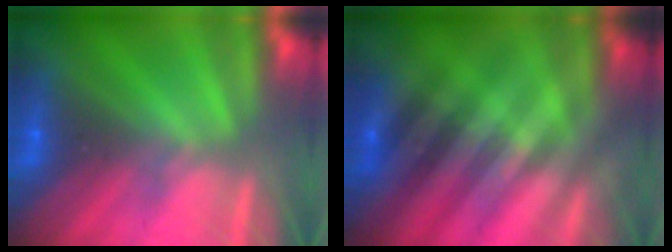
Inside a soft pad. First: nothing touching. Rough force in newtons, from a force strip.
{"total": 2.6}